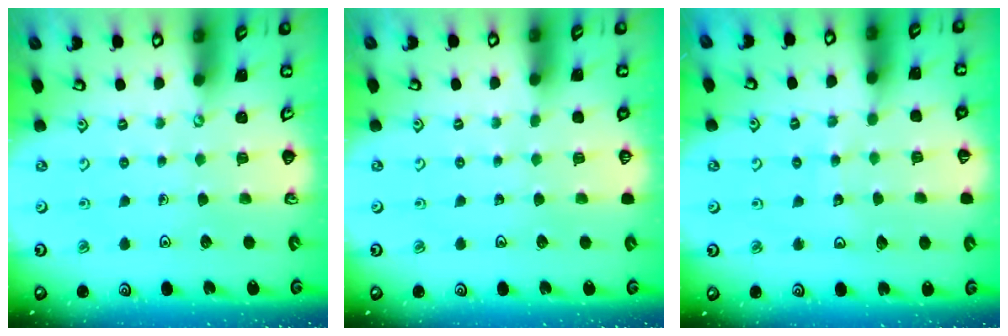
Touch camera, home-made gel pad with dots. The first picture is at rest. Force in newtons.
{"total": 0.0}
{"total": 7.1, "press": 7.1, "slide": 0.9}